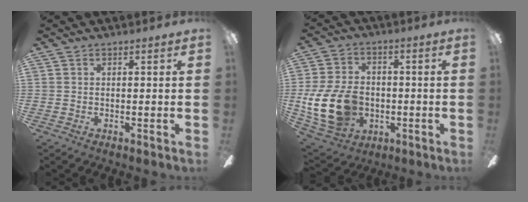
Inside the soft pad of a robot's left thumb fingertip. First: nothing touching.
{"total": 16.5, "force": [-3.0, 12.1, 10.8], "torque": [-0.240, 0.018, -0.047]}